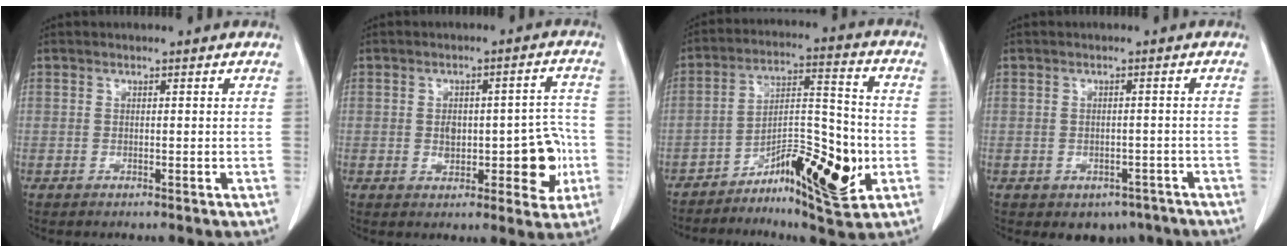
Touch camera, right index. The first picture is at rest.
{"total": 9.0, "force": [-1.4, 4.0, 7.9], "torque": [-0.092, 0.021, -0.007]}
{"total": 13.5, "force": [-5.4, 3.5, 11.8], "torque": [-0.188, 0.015, -0.084]}
{"total": 4.5, "force": [-3.0, 3.1, 1.3], "torque": [-0.002, 0.008, -0.033]}